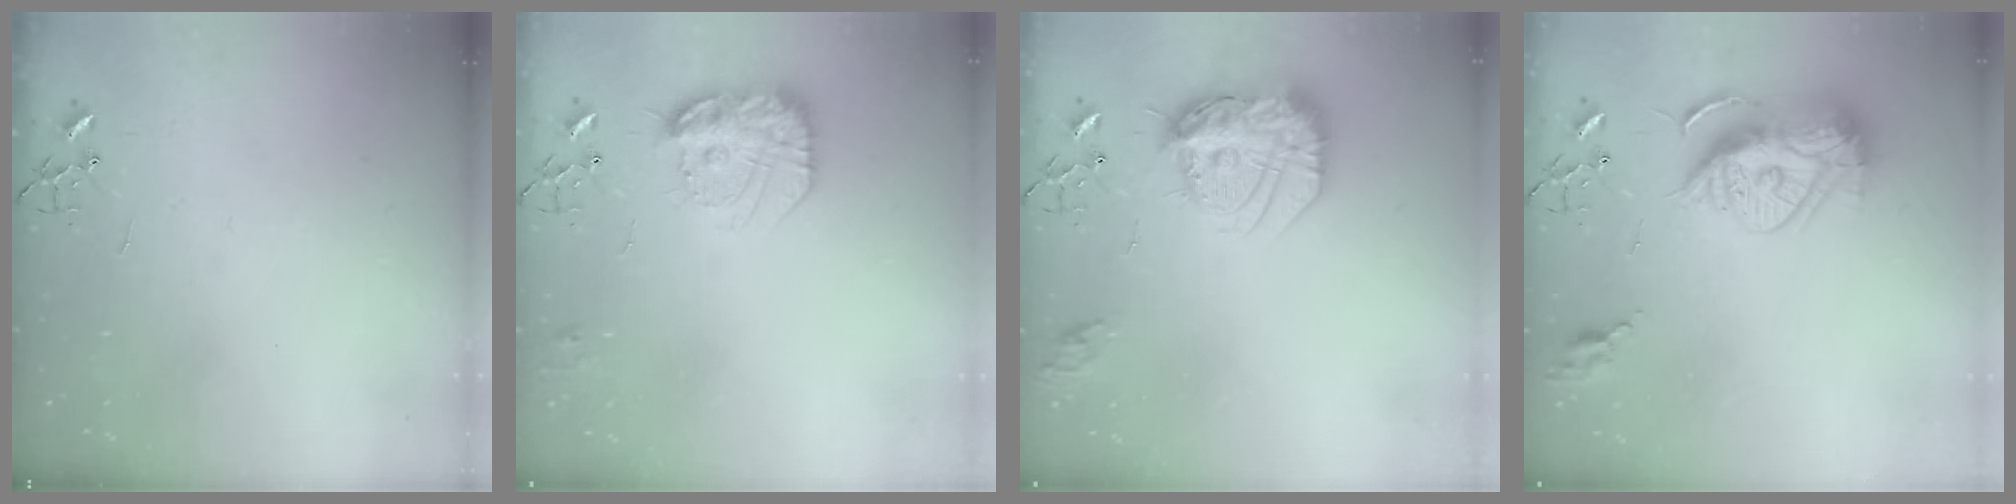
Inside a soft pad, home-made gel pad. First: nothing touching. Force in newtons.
{"total": 17.4, "press": 17.3, "slide": 1.2}
{"total": 18.9, "press": 18.8, "slide": 1.8}
{"total": 15.7, "press": 15.6, "slide": 1.9}